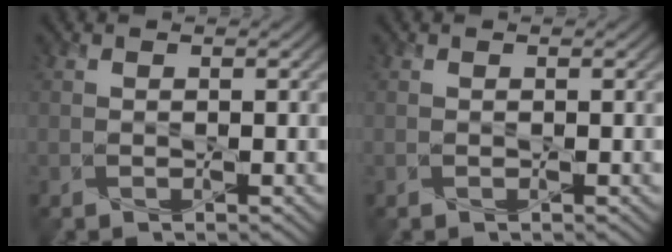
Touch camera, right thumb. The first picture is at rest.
{"total": 0.0}